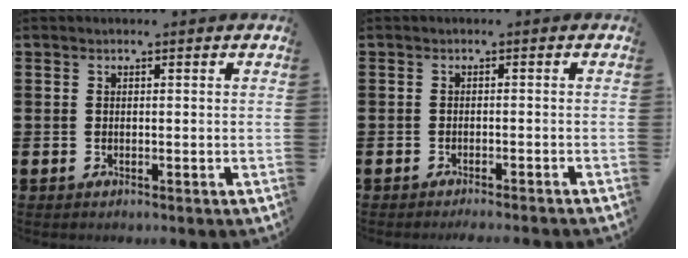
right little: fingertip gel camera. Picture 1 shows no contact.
{"total": 1.1, "force": [-1.0, -0.2, 0.2], "torque": [-0.003, 0.000, -0.021]}